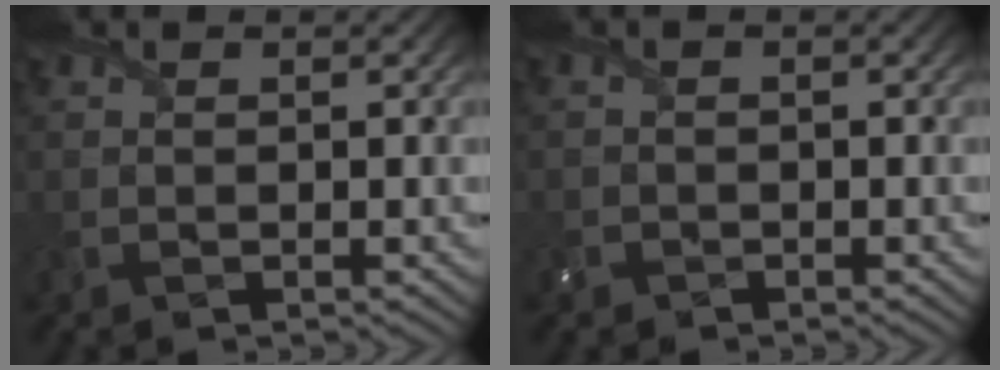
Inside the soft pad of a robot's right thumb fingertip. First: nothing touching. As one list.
[{"total": 1.6, "force": [-1.2, 1.1, -0.1], "torque": [0.006, -0.004, -0.025]}]